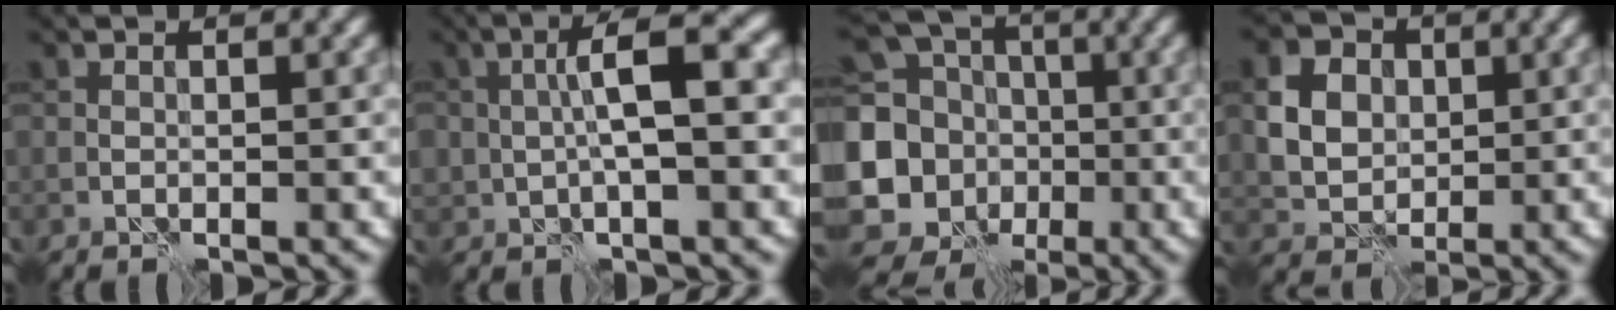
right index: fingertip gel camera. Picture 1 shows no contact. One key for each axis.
{"total": 5.5, "fx": 0.2, "fy": 1.6, "fz": 5.2, "tx": -0.095, "ty": 0.014, "tz": -0.002}
{"total": 11.4, "fx": -1.7, "fy": 10.1, "fz": 4.9, "tx": -0.115, "ty": -0.019, "tz": -0.039}
{"total": 7.9, "fx": 2.1, "fy": 6.4, "fz": 4.0, "tx": -0.079, "ty": 0.027, "tz": 0.031}